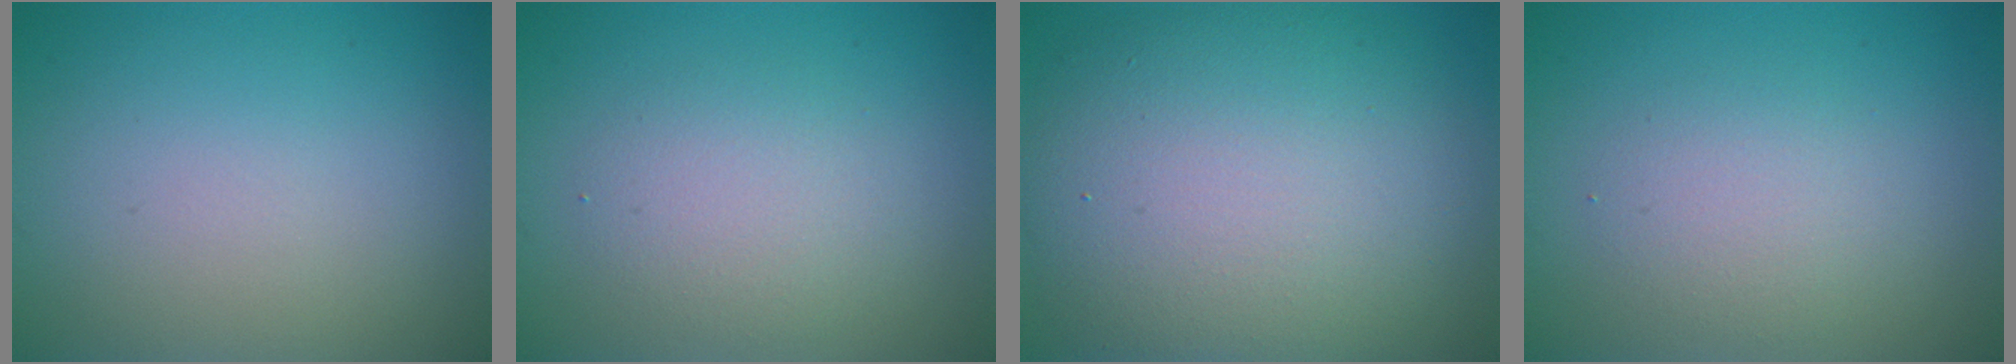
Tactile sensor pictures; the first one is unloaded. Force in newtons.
{"total": 2.9, "press": 2.9, "slide": 0.2}
{"total": 12.2, "press": 12.2, "slide": 0.8}
{"total": 2.4, "press": 2.4, "slide": 0.2}